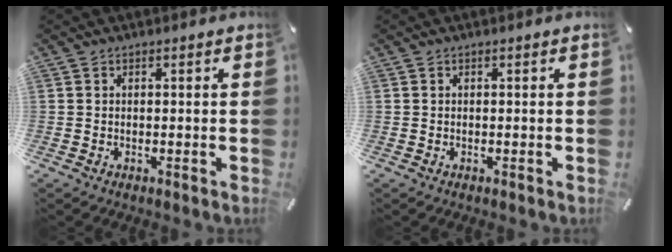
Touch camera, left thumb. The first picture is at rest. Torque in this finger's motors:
{"motor_torque": [0.00, 0.00, -0.03, 0.06, 0.00]}